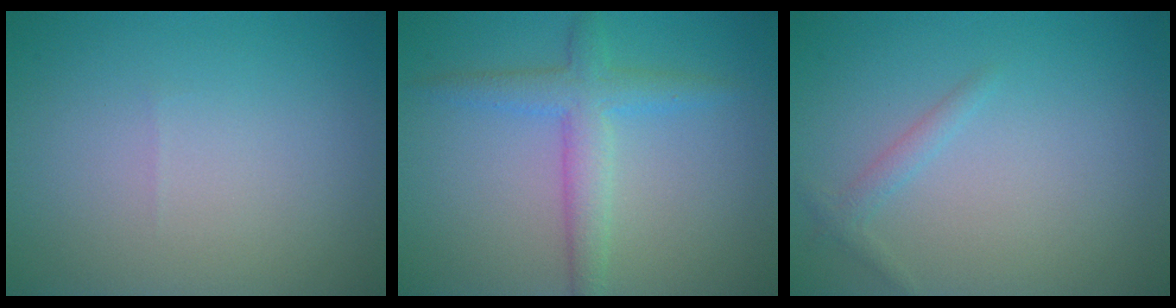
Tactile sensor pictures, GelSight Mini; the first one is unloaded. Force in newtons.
{"total": 3.5, "press": 3.5, "slide": 0.1}
{"total": 1.1, "press": 1.1, "slide": 0.0}